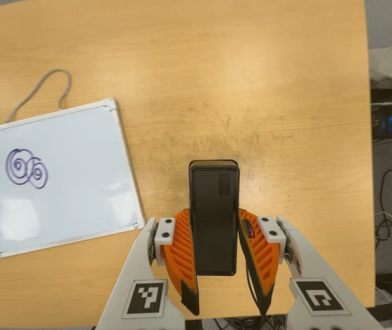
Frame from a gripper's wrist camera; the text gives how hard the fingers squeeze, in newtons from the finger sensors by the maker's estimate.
{"total": 4.1, "left": 2.7, "right": 5.4}